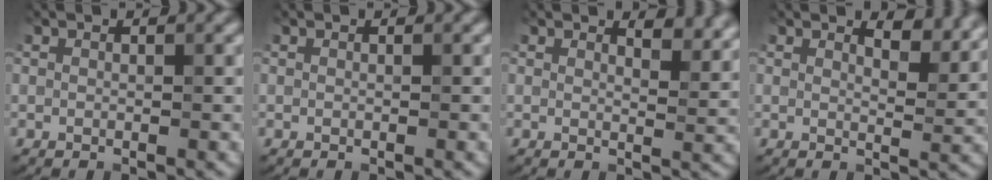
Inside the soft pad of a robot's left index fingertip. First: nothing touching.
{"total": 0.0}
{"total": 2.9, "force": [2.4, 0.8, 1.5], "torque": [-0.018, -0.004, 0.031]}
{"total": 3.6, "force": [2.8, 1.0, 1.9], "torque": [-0.027, -0.003, 0.037]}